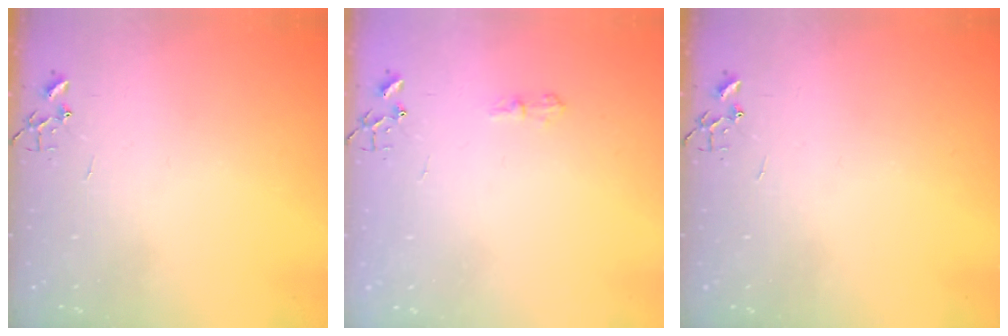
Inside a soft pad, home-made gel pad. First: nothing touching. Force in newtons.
{"total": 6.1, "press": 6.1, "slide": 0.6}
{"total": 0.0}